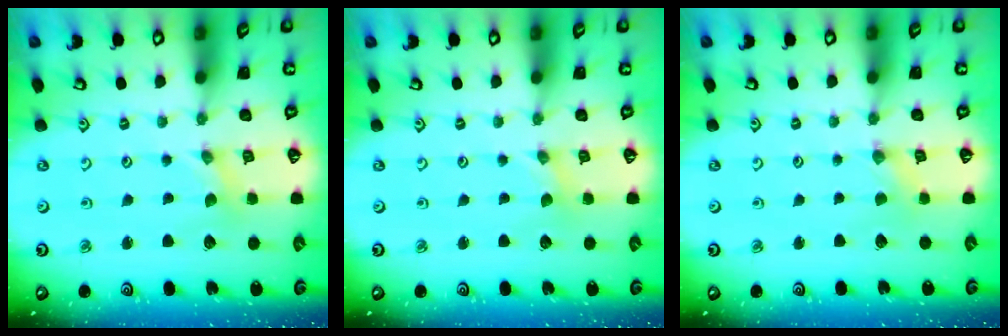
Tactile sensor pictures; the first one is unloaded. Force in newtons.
{"total": 0.0}
{"total": 0.0}